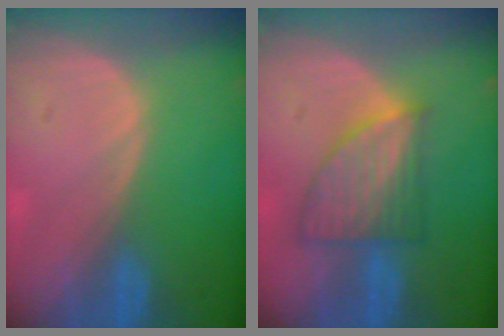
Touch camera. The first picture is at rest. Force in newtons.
{"total": 7.2, "press": 6.5, "slide": 3.2}